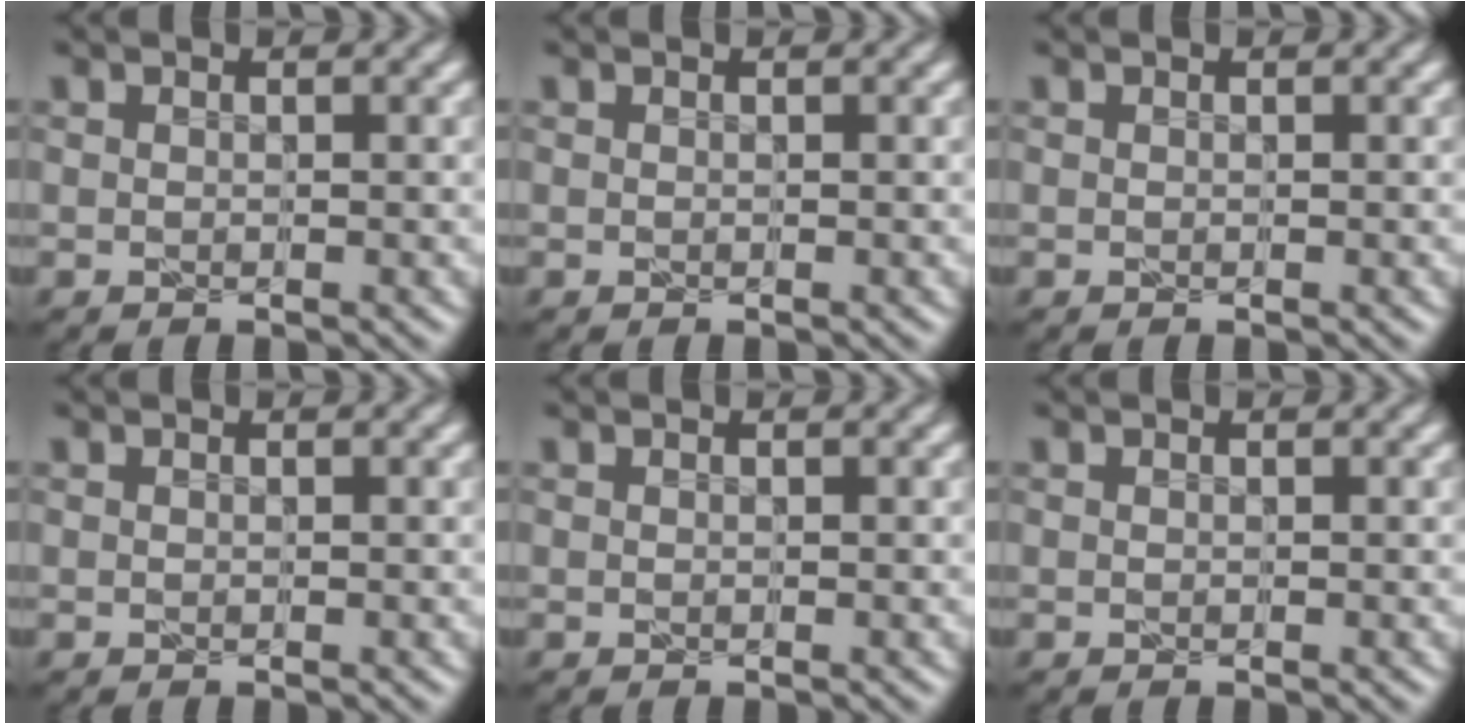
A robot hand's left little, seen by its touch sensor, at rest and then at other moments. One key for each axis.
{"total": 0.0}
{"total": 0.0}
{"total": 0.0}
{"total": 0.0}
{"total": 0.0}